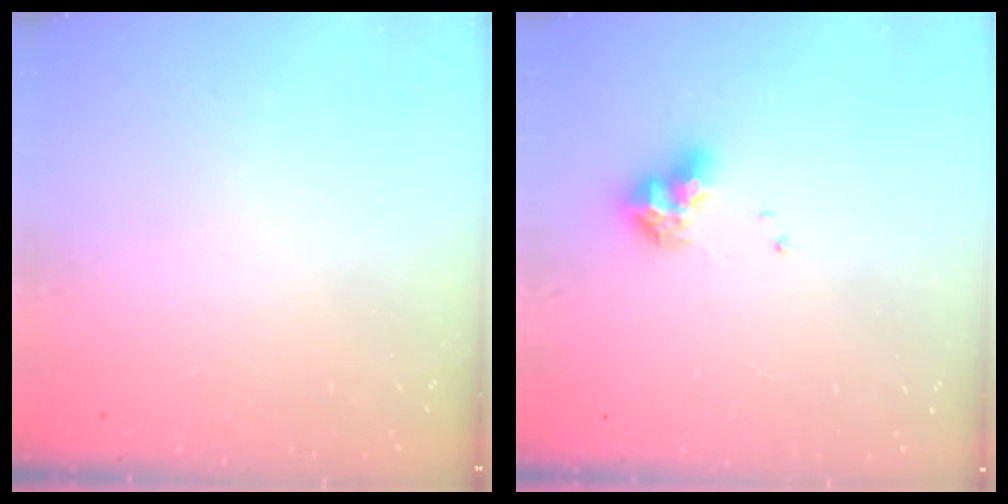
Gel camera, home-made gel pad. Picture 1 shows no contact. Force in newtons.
{"total": 7.6, "press": 7.5, "slide": 0.8}